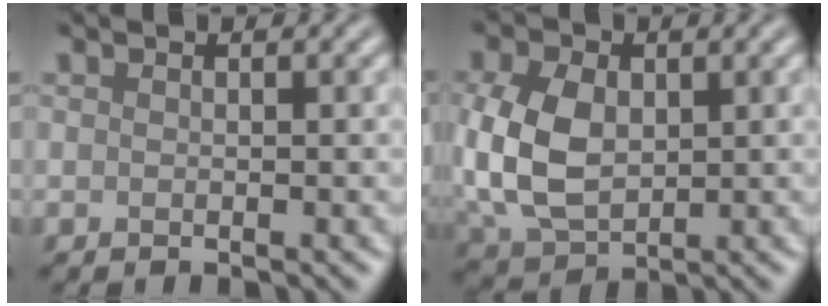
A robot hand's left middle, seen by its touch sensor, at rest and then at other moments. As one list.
[{"total": 8.5, "force": [0.3, 5.8, 6.2], "torque": [-0.163, 0.005, 0.006]}]